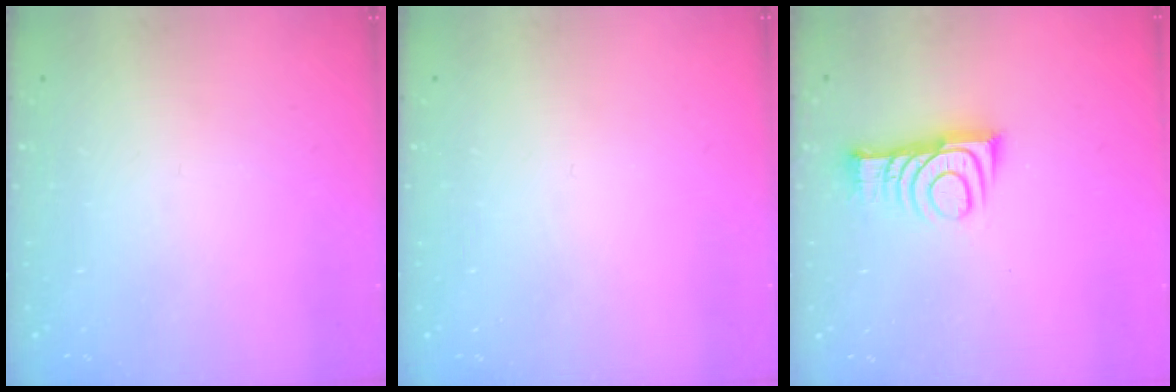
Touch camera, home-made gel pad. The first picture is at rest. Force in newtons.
{"total": 0.0}
{"total": 9.3, "press": 9.3, "slide": 0.2}